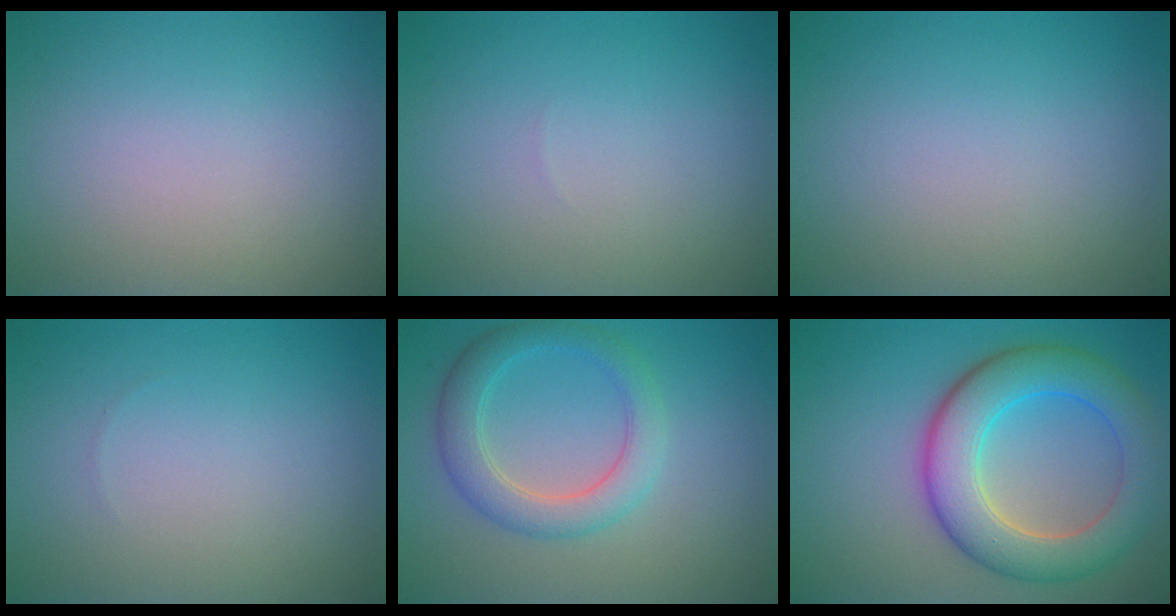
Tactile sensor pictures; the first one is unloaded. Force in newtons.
{"total": 0.0}
{"total": 0.0}
{"total": 0.0}
{"total": 3.9, "press": 3.9, "slide": 0.3}
{"total": 7.9, "press": 7.9, "slide": 0.2}